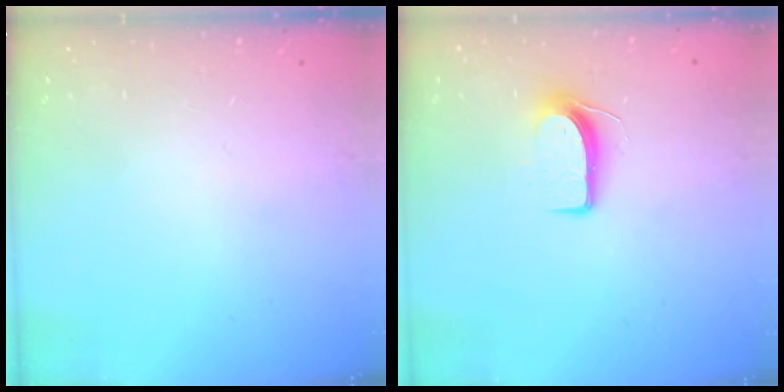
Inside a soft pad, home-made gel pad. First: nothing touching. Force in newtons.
{"total": 7.9, "press": 7.9, "slide": 0.7}